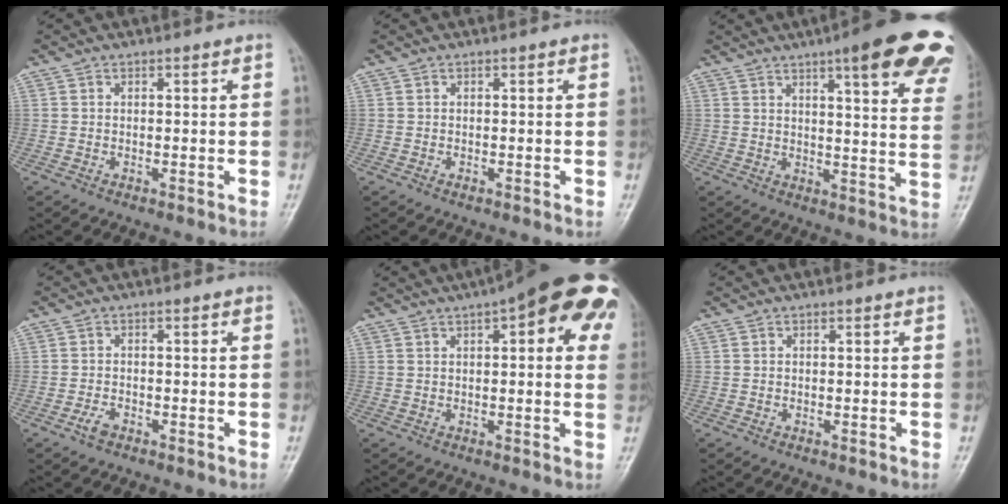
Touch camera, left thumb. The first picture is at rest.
{"total": 0.5, "force": [-0.1, 0.3, 0.4], "torque": [-0.006, 0.003, -0.001]}
{"total": 21.0, "force": [12.9, 4.4, 16.0], "torque": [-0.177, -0.035, 0.147]}
{"total": 2.0, "force": [-1.2, 1.0, 1.2], "torque": [-0.027, 0.006, -0.024]}
{"total": 19.6, "force": [8.3, 6.5, 16.6], "torque": [-0.203, 0.021, 0.100]}
{"total": 0.0}